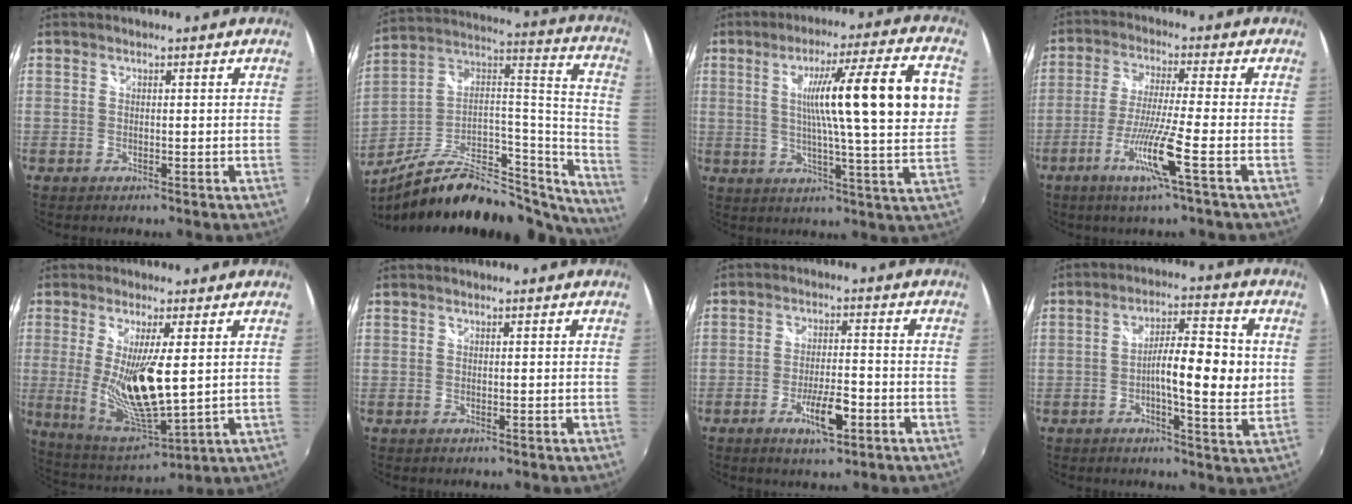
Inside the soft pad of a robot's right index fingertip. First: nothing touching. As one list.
[{"total": 26.6, "force": [-20.7, 9.4, 13.9], "torque": [-0.186, 0.034, -0.321]}, {"total": 18.3, "force": [3.2, -0.1, 18.0], "torque": [-0.265, 0.013, 0.043]}, {"total": 9.5, "force": [-4.3, -1.4, 8.3], "torque": [-0.176, -0.013, -0.085]}, {"total": 14.1, "force": [1.1, 3.5, 13.6], "torque": [-0.262, -0.027, 0.035]}, {"total": 0.0}, {"total": 7.0, "force": [-3.4, 1.9, 5.8], "torque": [-0.117, -0.007, -0.056]}, {"total": 10.8, "force": [0.0, 2.3, 10.5], "torque": [-0.171, 0.006, -0.004]}]